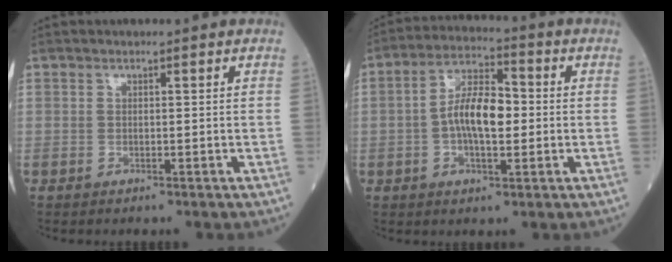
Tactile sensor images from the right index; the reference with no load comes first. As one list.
[{"total": 8.9, "force": [-0.4, 3.3, 8.2], "torque": [-0.161, 0.013, -0.013]}]